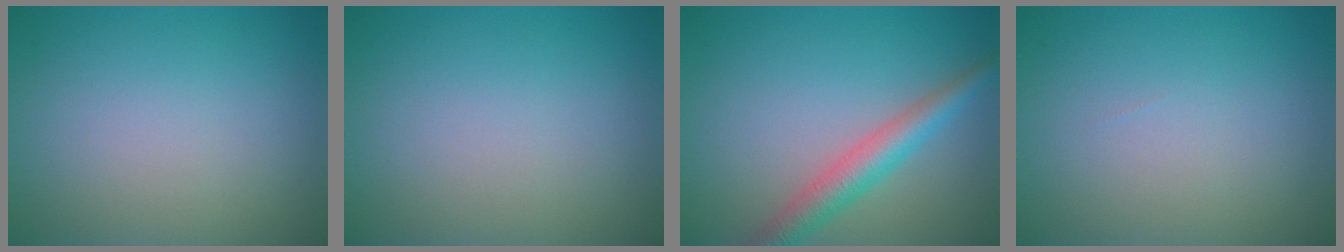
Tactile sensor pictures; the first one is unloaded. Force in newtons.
{"total": 0.0}
{"total": 3.7, "press": 3.7, "slide": 0.1}
{"total": 0.0}